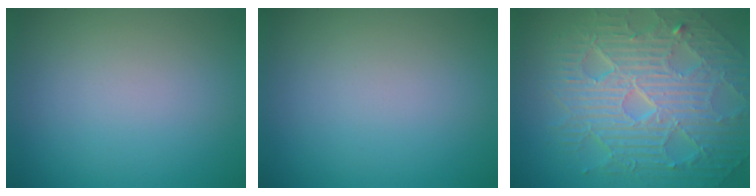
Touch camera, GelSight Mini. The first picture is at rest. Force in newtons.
{"total": 0.0}
{"total": 10.3, "press": 6.7, "slide": 7.8}